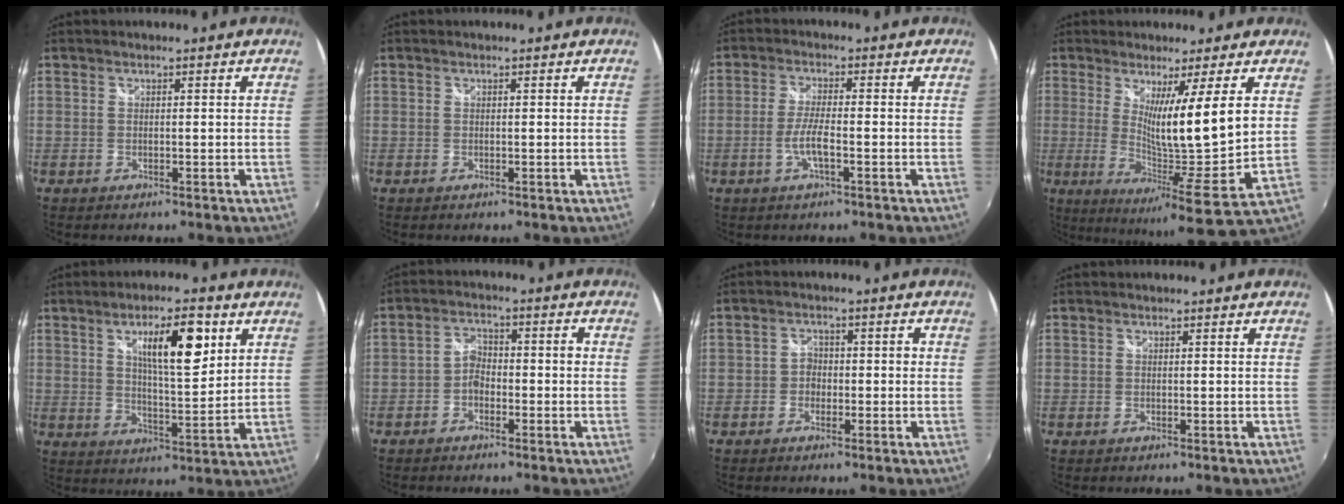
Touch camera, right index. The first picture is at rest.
{"total": 0.0}
{"total": 4.0, "force": [-1.8, 0.1, 3.5], "torque": [-0.076, -0.002, -0.035]}
{"total": 13.2, "force": [3.5, -2.4, 12.5], "torque": [-0.188, -0.032, 0.054]}
{"total": 11.2, "force": [4.6, 3.3, 9.6], "torque": [-0.148, 0.006, 0.077]}
{"total": 3.7, "force": [-2.1, 2.4, 1.9], "torque": [-0.036, 0.011, -0.036]}
{"total": 2.7, "force": [-1.3, 2.2, 0.7], "torque": [-0.012, 0.006, -0.026]}
{"total": 0.0}